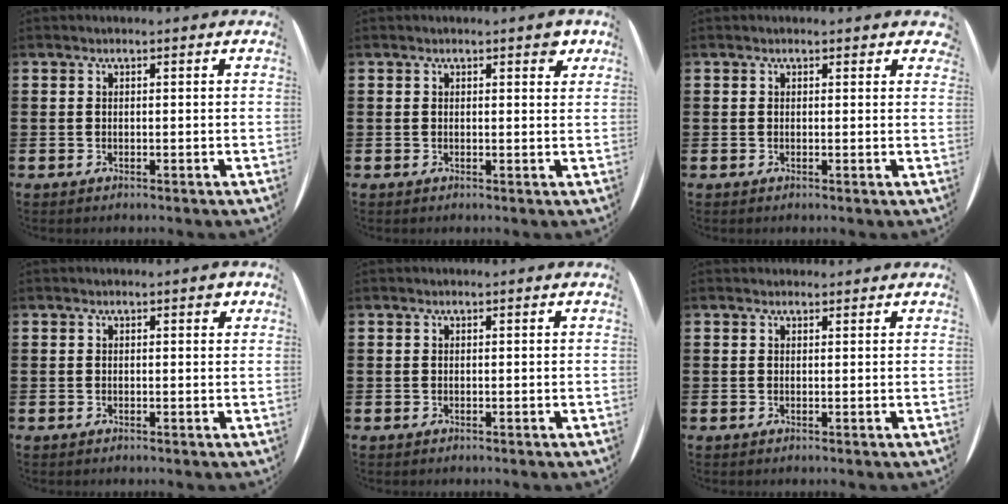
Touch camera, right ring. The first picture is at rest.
{"total": 1.5, "force": [1.0, 0.6, 0.9], "torque": [-0.010, 0.003, 0.016]}
{"total": 0.6, "force": [0.4, 0.5, 0.1], "torque": [-0.003, 0.007, 0.006]}
{"total": 0.9, "force": [0.4, 0.4, 0.7], "torque": [-0.013, 0.006, 0.006]}
{"total": 0.0}
{"total": 0.6, "force": [0.5, 0.1, -0.2], "torque": [0.002, 0.005, 0.010]}